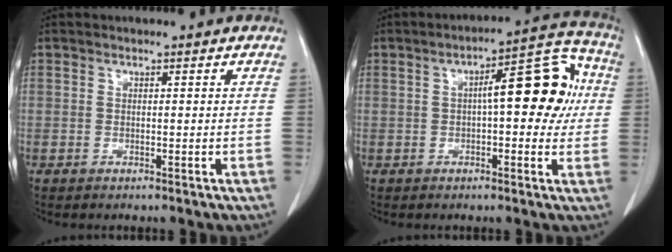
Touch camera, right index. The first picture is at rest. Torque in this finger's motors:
{"motor_torque": [0.99, 0.04, 0.50, 0.10]}